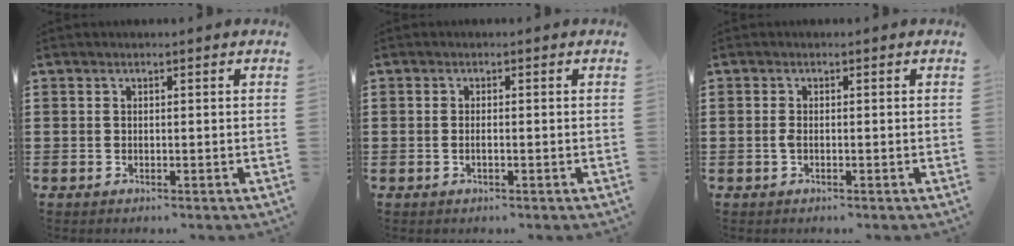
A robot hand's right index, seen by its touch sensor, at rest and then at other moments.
{"total": 0.9, "force": [-0.3, 0.2, 0.8], "torque": [-0.015, -0.003, -0.004]}
{"total": 1.0, "force": [-0.3, 0.3, 0.9], "torque": [-0.025, -0.006, -0.007]}